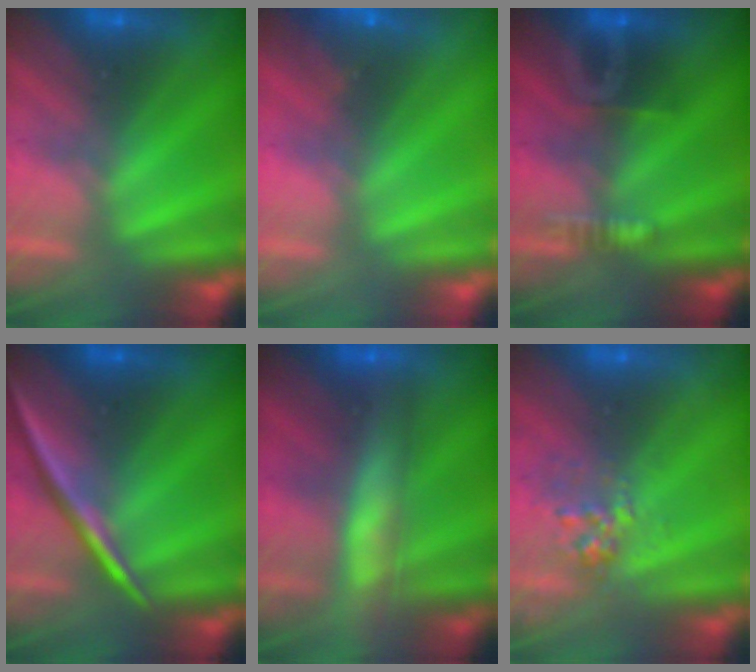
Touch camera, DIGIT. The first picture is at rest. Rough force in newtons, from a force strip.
{"total": 3.5}
{"total": 3.2}
{"total": 2.2}
{"total": 5.8}
{"total": 2.9}